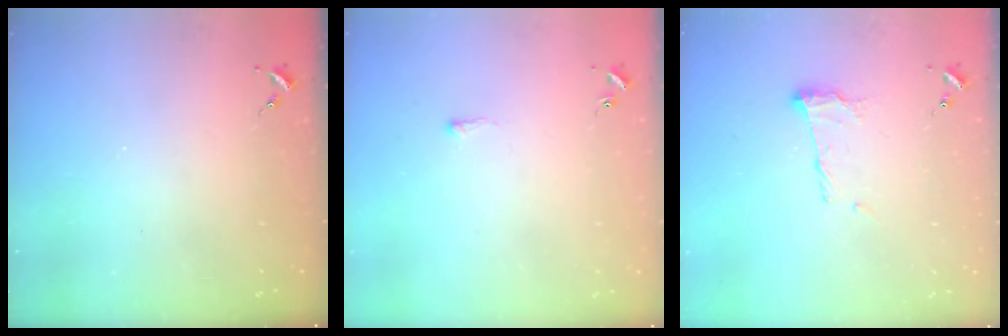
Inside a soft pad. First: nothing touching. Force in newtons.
{"total": 1.5, "press": 1.5, "slide": 0.4}
{"total": 11.1, "press": 11.0, "slide": 0.7}